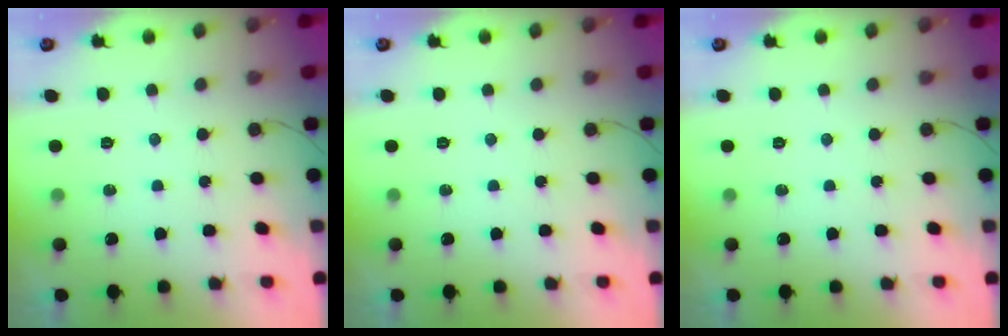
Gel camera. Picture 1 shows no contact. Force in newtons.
{"total": 0.0}
{"total": 0.0}